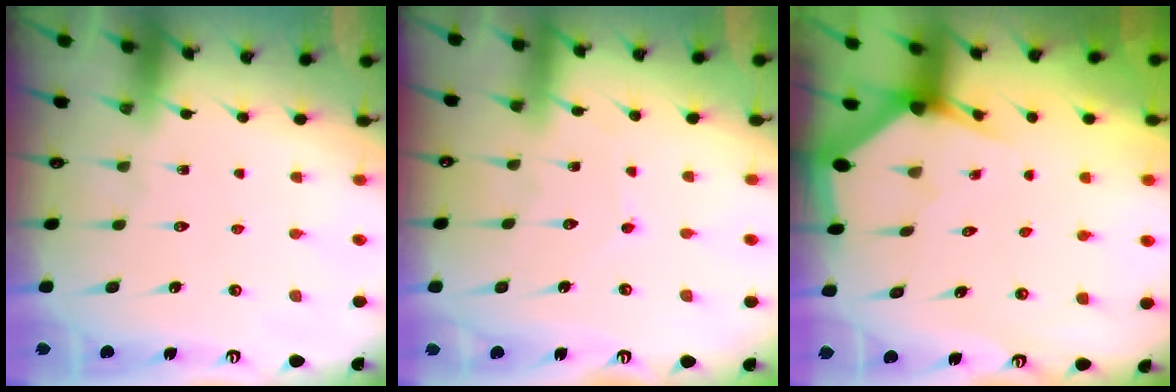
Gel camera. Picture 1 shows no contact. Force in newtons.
{"total": 3.7, "press": 3.7, "slide": 0.5}
{"total": 2.9, "press": 2.9, "slide": 0.1}